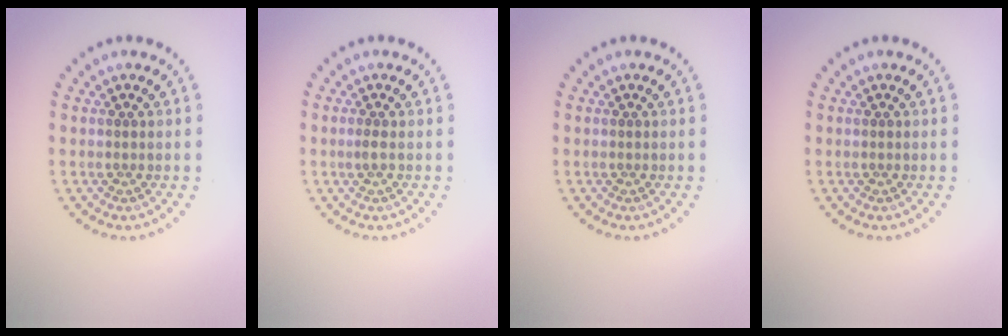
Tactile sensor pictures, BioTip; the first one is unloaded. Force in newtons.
{"total": 0.9, "press": 0.5, "slide": 0.7}
{"total": 0.0}
{"total": 0.0}